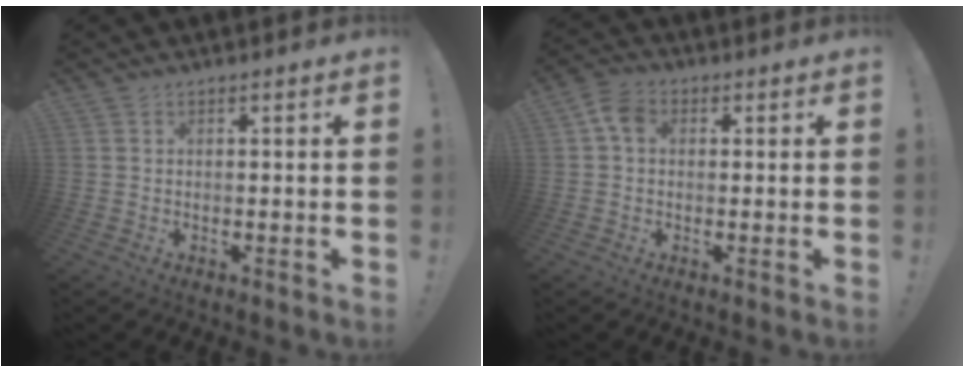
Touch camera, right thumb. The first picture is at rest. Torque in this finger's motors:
{"motor_torque": [0.91, 0.97, 0.19, -0.26, -0.04]}